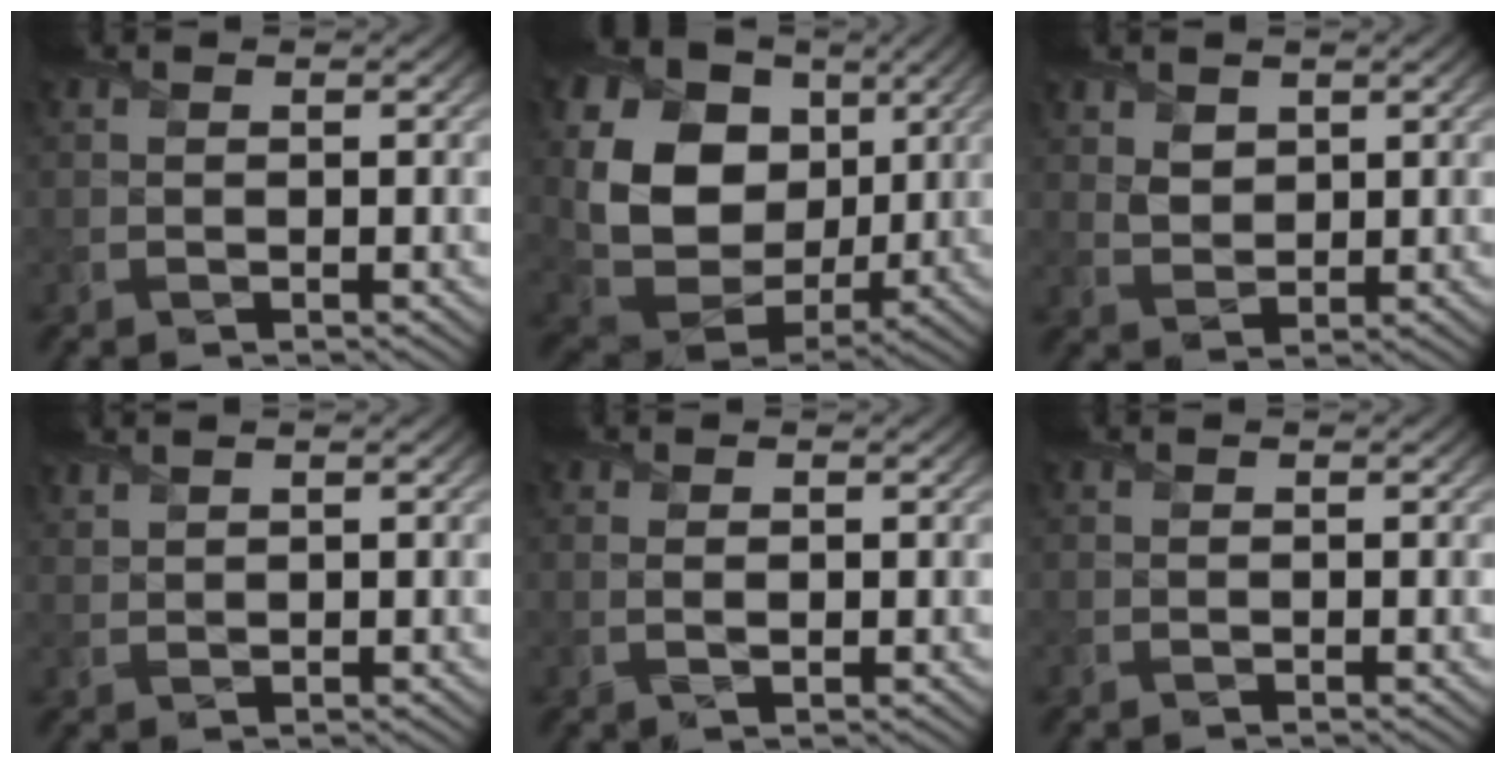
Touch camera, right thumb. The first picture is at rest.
{"total": 15.3, "force": [4.2, 11.7, 8.8], "torque": [-0.197, 0.012, 0.084]}
{"total": 2.8, "force": [1.6, 1.9, 1.2], "torque": [-0.034, -0.005, 0.034]}
{"total": 1.7, "force": [1.5, 0.4, 0.5], "torque": [-0.018, 0.004, 0.038]}
{"total": 1.4, "force": [0.3, 0.7, 1.2], "torque": [-0.027, -0.003, 0.010]}
{"total": 0.0}